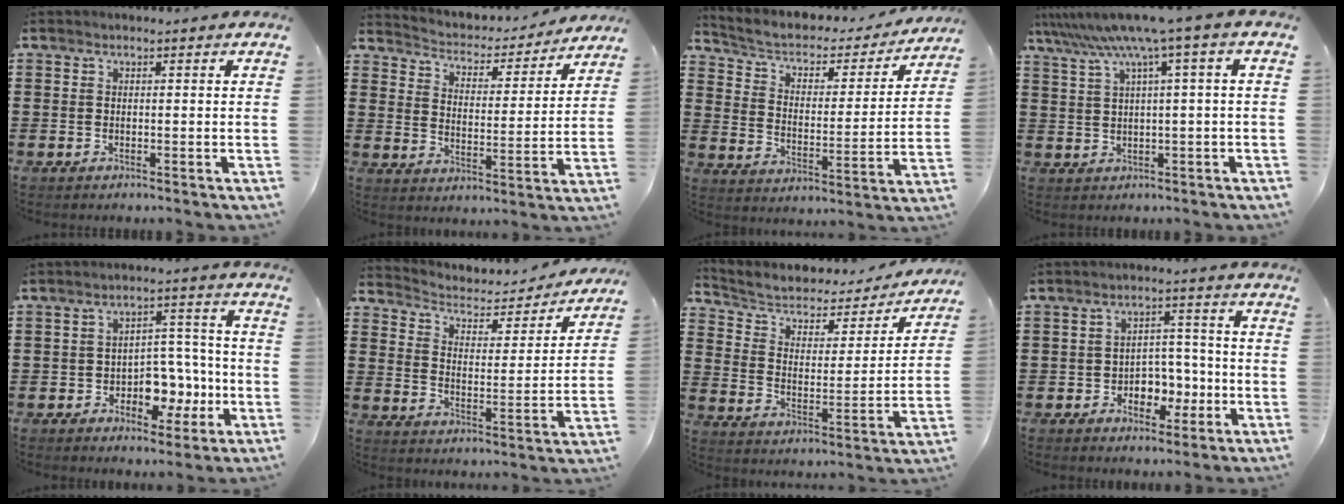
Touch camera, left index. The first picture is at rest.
{"total": 3.0, "force": [2.9, 0.6, 0.0], "torque": [-0.023, -0.030, 0.040]}
{"total": 3.6, "force": [2.4, 2.0, 1.7], "torque": [-0.051, -0.018, 0.031]}
{"total": 6.7, "force": [2.8, -0.8, 6.0], "torque": [-0.129, -0.024, 0.041]}
{"total": 6.6, "force": [-2.4, 4.8, 3.9], "torque": [-0.064, 0.017, -0.043]}
{"total": 2.8, "force": [2.3, 1.4, 0.8], "torque": [-0.033, -0.020, 0.029]}
{"total": 4.0, "force": [2.9, 2.2, 1.5], "torque": [-0.052, -0.022, 0.041]}
{"total": 5.0, "force": [-1.9, 3.9, 2.5], "torque": [-0.045, 0.010, -0.038]}